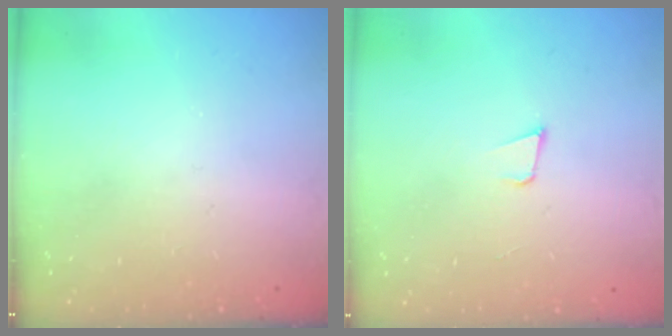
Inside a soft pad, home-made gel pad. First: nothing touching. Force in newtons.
{"total": 3.2, "press": 1.9, "slide": 2.6}